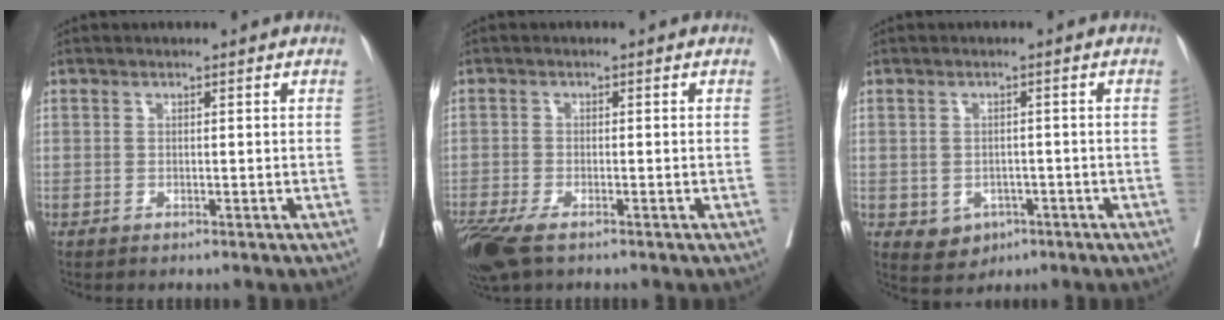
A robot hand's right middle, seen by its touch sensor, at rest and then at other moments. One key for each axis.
{"total": 7.3, "fx": -5.0, "fy": 2.4, "fz": 4.8, "tx": -0.096, "ty": -0.019, "tz": -0.088}
{"total": 3.9, "fx": -1.5, "fy": 3.3, "fz": 1.6, "tx": -0.020, "ty": 0.002, "tz": -0.011}